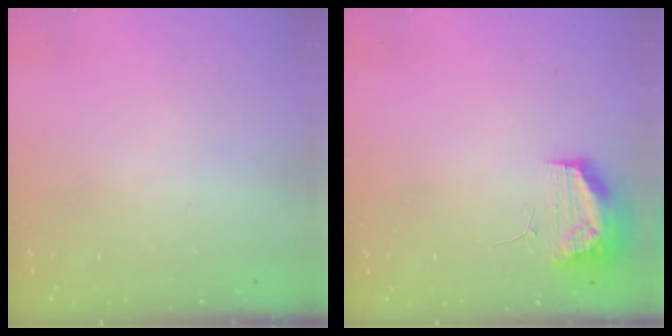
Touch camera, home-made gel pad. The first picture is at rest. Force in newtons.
{"total": 10.5, "press": 10.4, "slide": 1.5}